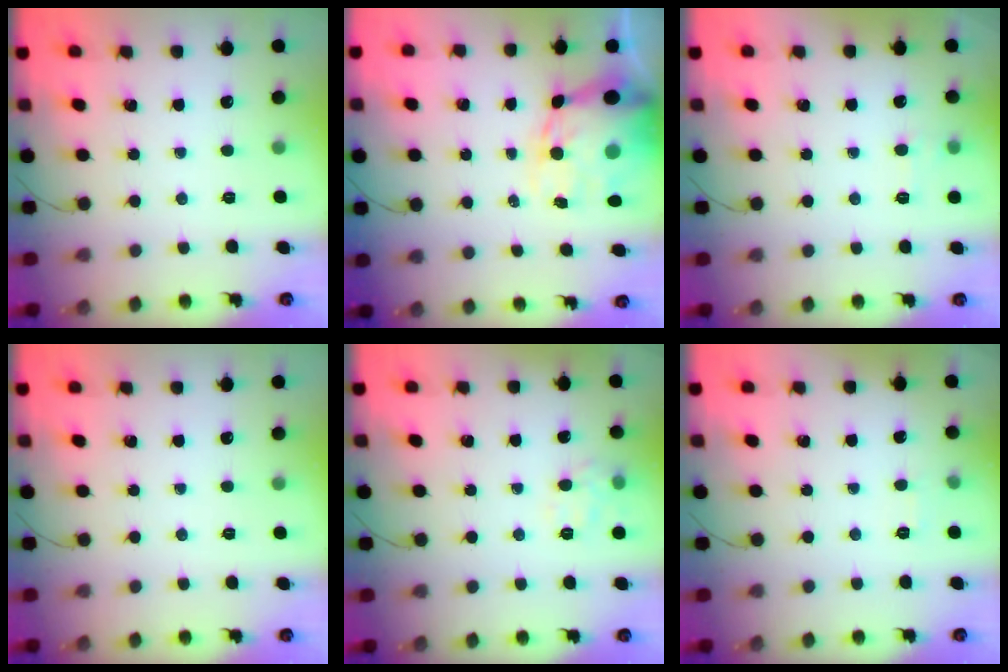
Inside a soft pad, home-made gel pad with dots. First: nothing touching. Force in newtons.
{"total": 13.6, "press": 13.0, "slide": 3.9}
{"total": 6.3, "press": 5.9, "slide": 2.0}
{"total": 0.0}
{"total": 5.4, "press": 5.3, "slide": 1.3}
{"total": 1.9, "press": 1.4, "slide": 1.3}